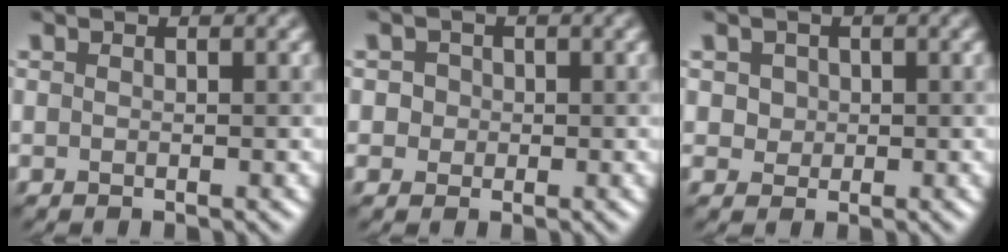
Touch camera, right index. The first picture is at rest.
{"total": 1.2, "force": [0.3, 1.2, 0.0], "torque": [0.006, 0.014, 0.007]}
{"total": 1.6, "force": [0.7, 1.4, 0.3], "torque": [-0.009, 0.018, 0.022]}